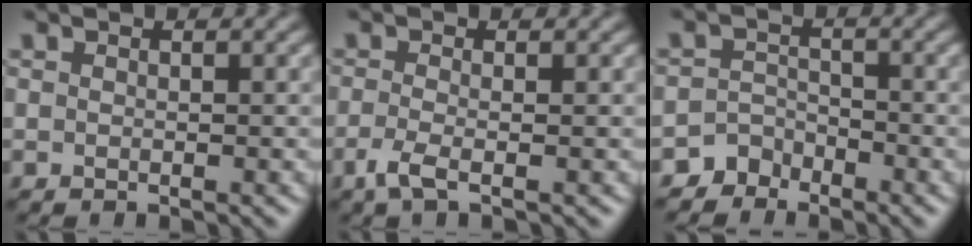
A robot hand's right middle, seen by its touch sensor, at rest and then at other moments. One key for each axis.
{"total": 2.2, "fx": -1.2, "fy": 0.6, "fz": 1.8, "tx": -0.043, "ty": -0.009, "tz": -0.031}
{"total": 2.4, "fx": -2.0, "fy": 1.2, "fz": -0.2, "tx": 0.013, "ty": 0.010, "tz": -0.042}